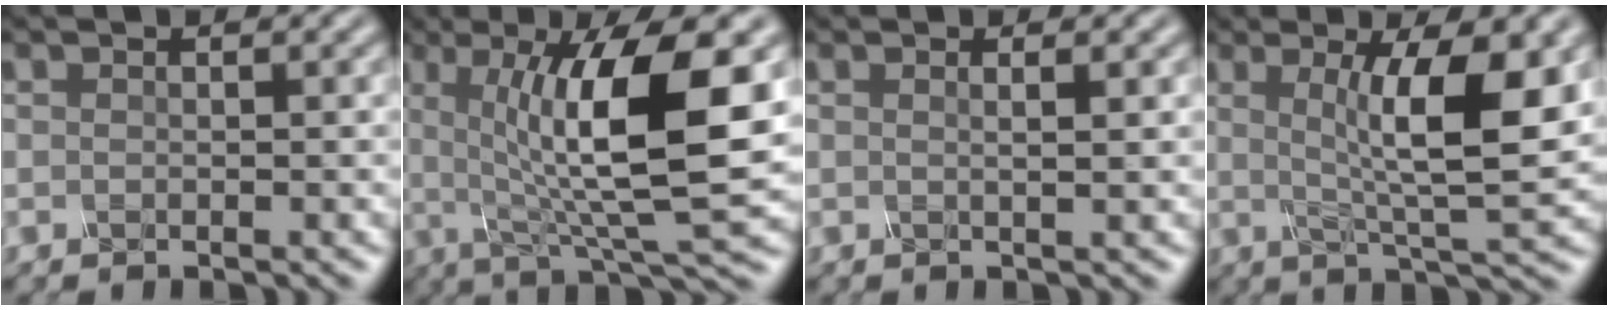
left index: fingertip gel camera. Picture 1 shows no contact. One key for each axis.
{"total": 11.6, "fx": 1.5, "fy": 2.7, "fz": 11.2, "tx": -0.168, "ty": -0.003, "tz": 0.029}
{"total": 1.8, "fx": 0.5, "fy": 0.7, "fz": 1.5, "tx": -0.011, "ty": 0.001, "tz": -0.011}
{"total": 8.1, "fx": 1.4, "fy": 1.6, "fz": 7.8, "tx": -0.116, "ty": -0.005, "tz": 0.027}